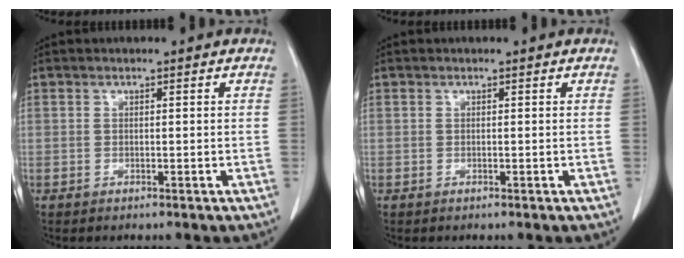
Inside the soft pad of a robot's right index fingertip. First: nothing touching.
{"total": 0.0}